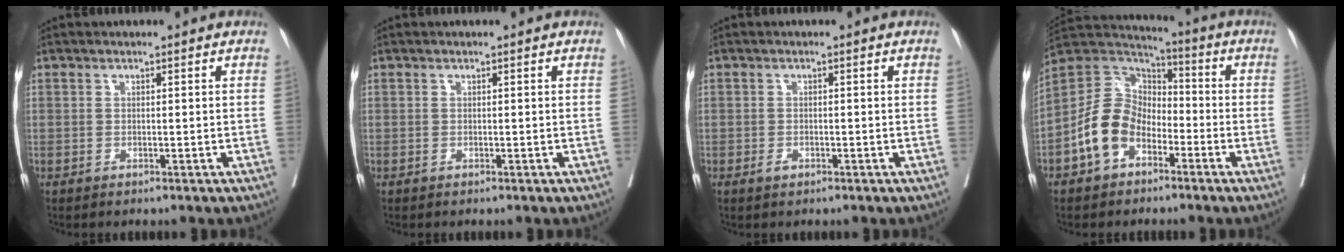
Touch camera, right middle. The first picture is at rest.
{"total": 0.0}
{"total": 0.9, "force": [-0.5, 0.6, 0.5], "torque": [-0.008, 0.001, -0.006]}
{"total": 11.0, "force": [-4.4, 7.7, 6.6], "torque": [-0.145, 0.025, -0.082]}